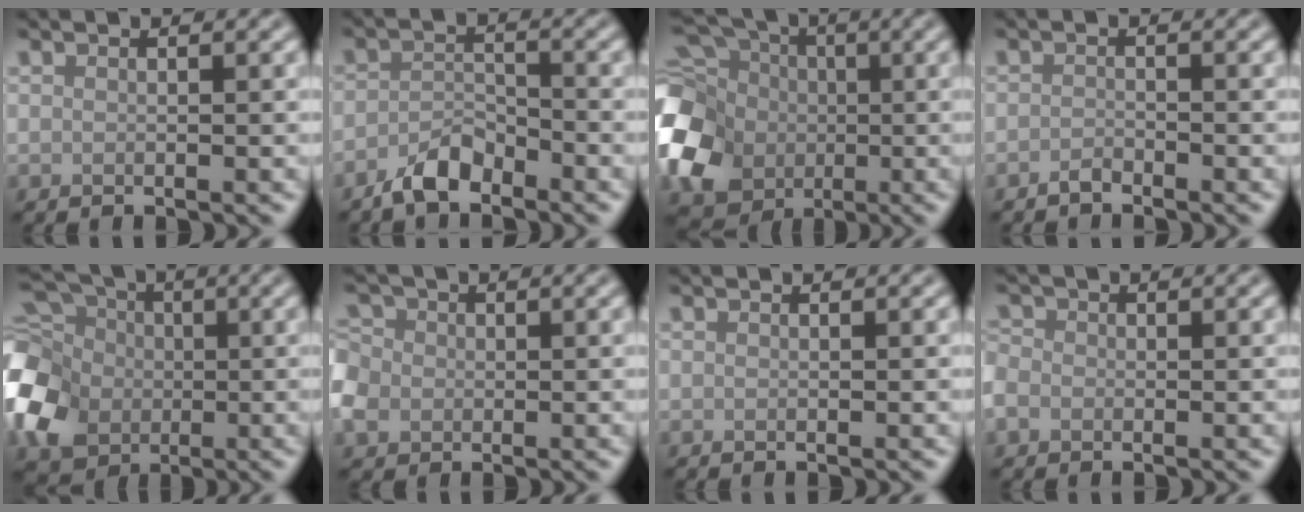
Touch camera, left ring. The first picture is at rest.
{"total": 2.9, "force": [-2.3, 1.1, 1.4], "torque": [-0.026, 0.007, -0.049]}
{"total": 13.4, "force": [-2.2, 11.0, 7.4], "torque": [-0.170, 0.002, -0.055]}
{"total": 0.9, "force": [-0.8, 0.3, 0.3], "torque": [-0.007, 0.001, -0.018]}
{"total": 10.5, "force": [-1.5, 8.1, 6.5], "torque": [-0.164, 0.000, -0.038]}
{"total": 5.1, "force": [-1.0, 4.3, 2.5], "torque": [-0.060, 0.002, -0.030]}
{"total": 0.0}
{"total": 1.5, "force": [-0.5, 1.4, 0.5], "torque": [-0.007, -0.001, -0.017]}